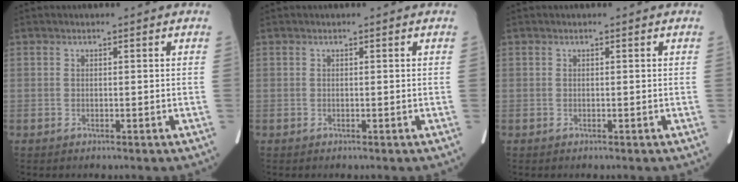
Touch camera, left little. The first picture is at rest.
{"total": 0.0}
{"total": 0.0}